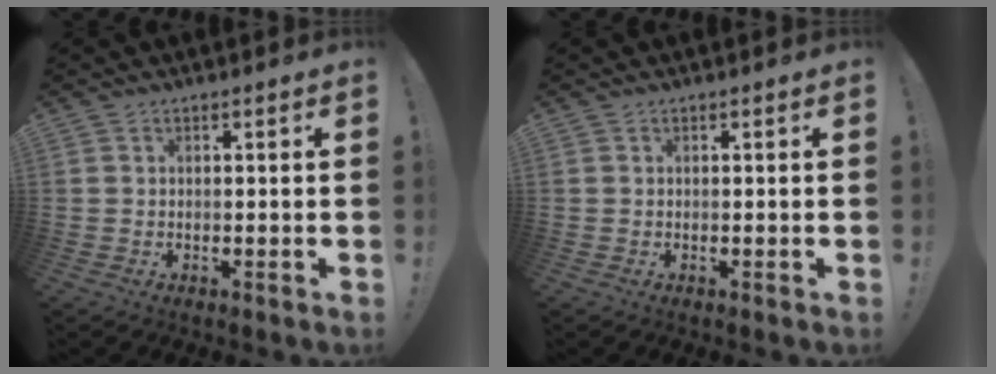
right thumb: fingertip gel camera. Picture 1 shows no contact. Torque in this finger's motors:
{"motor_torque": [0.00, 0.00, 0.00, 0.00, 0.00]}